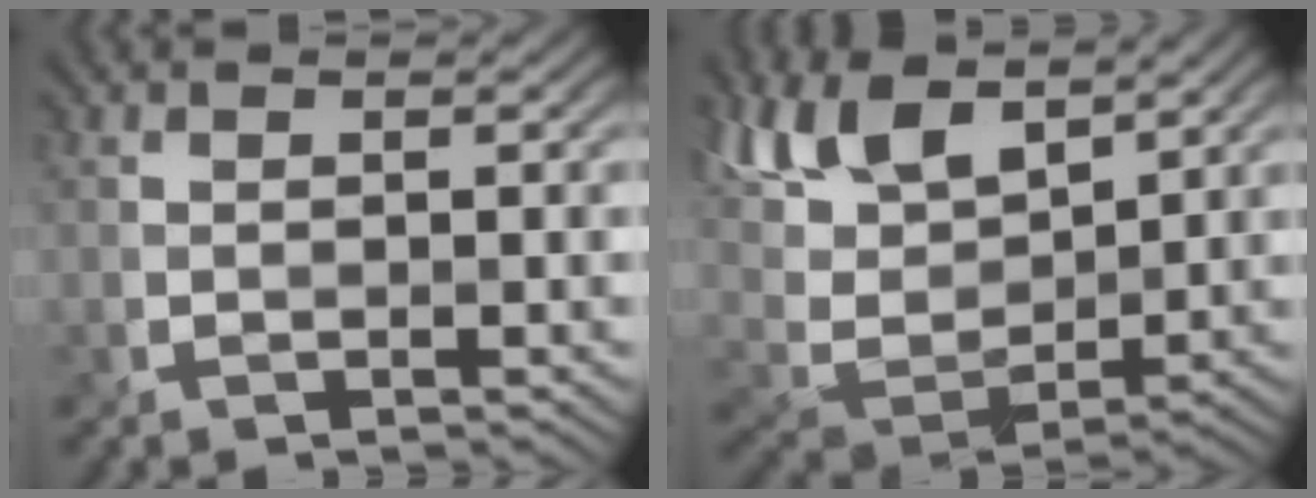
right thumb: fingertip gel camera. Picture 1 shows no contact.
{"total": 11.3, "force": [6.5, 5.1, 7.8], "torque": [-0.193, 0.016, 0.120]}